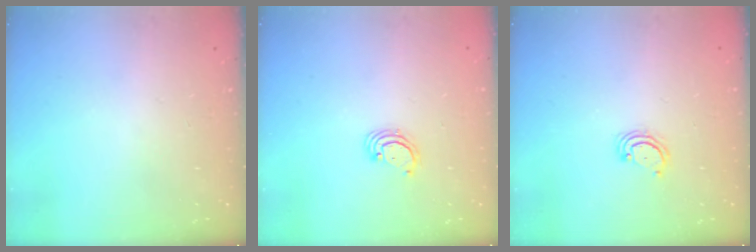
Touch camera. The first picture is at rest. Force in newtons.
{"total": 2.8, "press": 2.8, "slide": 0.2}
{"total": 2.9, "press": 2.9, "slide": 0.3}